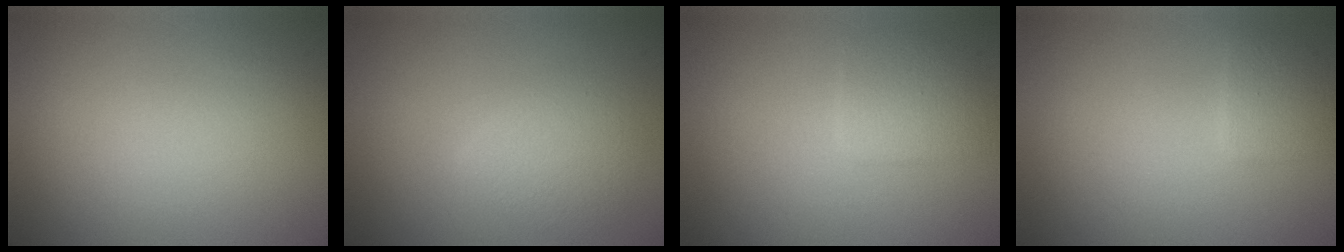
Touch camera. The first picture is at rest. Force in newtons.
{"total": 2.3, "press": 2.3, "slide": 0.1}
{"total": 2.4, "press": 2.4, "slide": 0.2}
{"total": 1.6, "press": 1.6, "slide": 0.1}